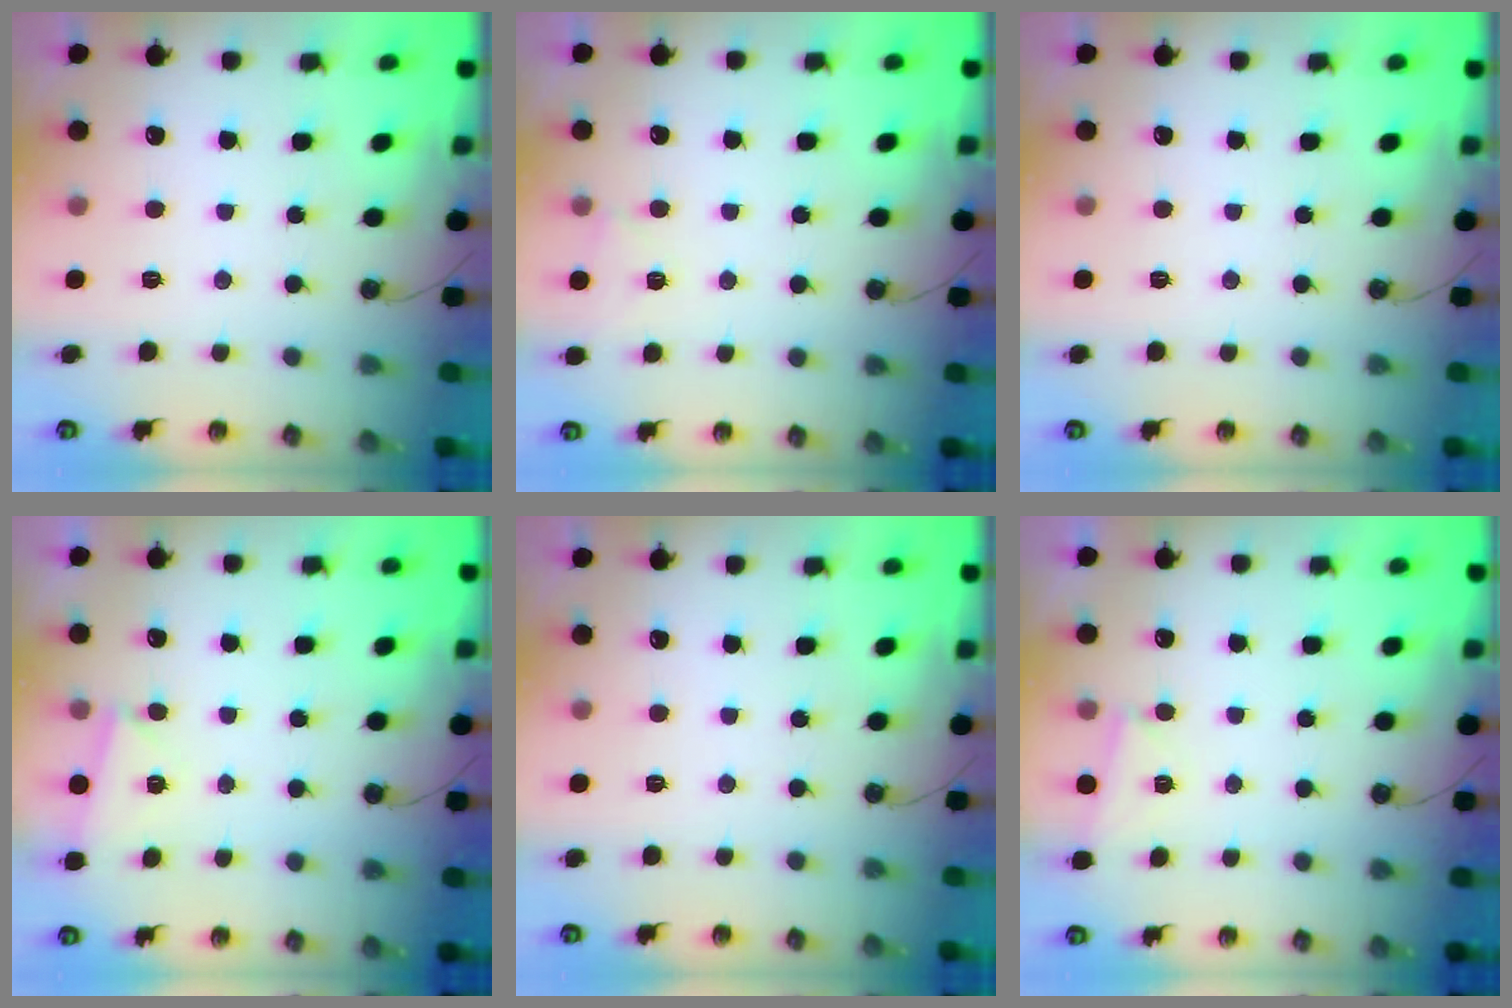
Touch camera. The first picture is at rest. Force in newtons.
{"total": 4.0, "press": 3.3, "slide": 2.3}
{"total": 0.0}
{"total": 2.9, "press": 2.8, "slide": 0.6}
{"total": 0.0}
{"total": 2.6, "press": 2.5, "slide": 0.3}